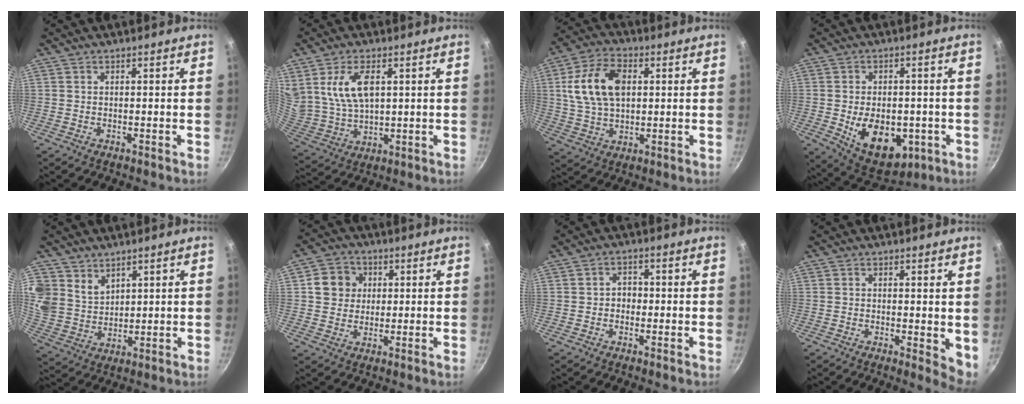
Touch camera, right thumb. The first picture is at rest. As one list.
[{"total": 11.6, "force": [3.9, 6.7, 8.7], "torque": [-0.157, -0.027, 0.089]}, {"total": 13.5, "force": [2.7, 8.5, 10.1], "torque": [-0.174, 0.007, 0.044]}, {"total": 14.4, "force": [-3.3, 9.2, 10.6], "torque": [-0.123, -0.006, -0.031]}, {"total": 10.1, "force": [6.2, 7.2, 3.4], "torque": [-0.056, -0.025, 0.134]}, {"total": 6.8, "force": [1.6, 6.2, 2.4], "torque": [-0.009, 0.007, 0.020]}, {"total": 2.8, "force": [-0.4, 2.4, 1.4], "torque": [-0.003, 0.010, -0.009]}, {"total": 4.3, "force": [0.4, 1.9, 3.8], "torque": [-0.044, -0.009, 0.006]}]